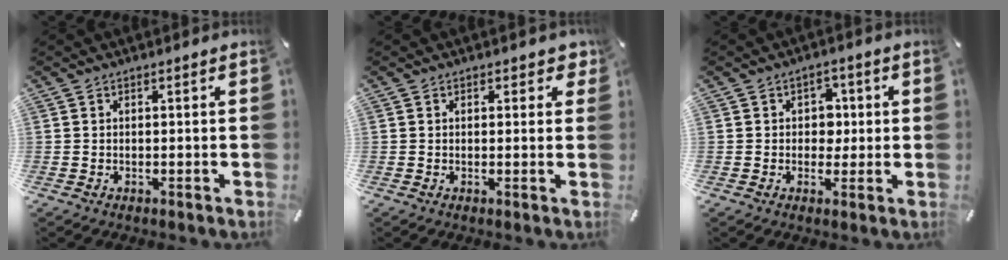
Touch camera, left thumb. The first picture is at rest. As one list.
[{"total": 1.8, "force": [0.9, 1.1, 1.0], "torque": [-0.006, 0.000, 0.011]}, {"total": 5.0, "force": [0.2, 4.4, 2.3], "torque": [-0.022, 0.000, -0.005]}]